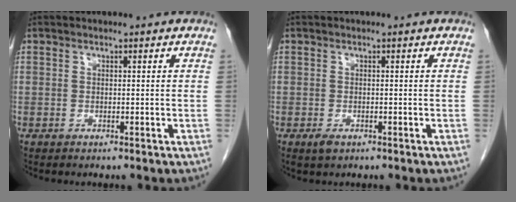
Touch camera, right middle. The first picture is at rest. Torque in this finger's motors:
{"motor_torque": [0.62, -0.23, 0.03, 0.01]}